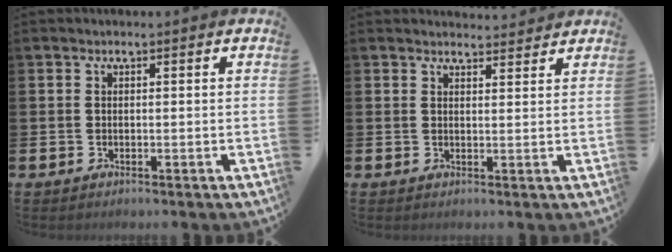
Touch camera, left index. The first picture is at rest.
{"total": 2.6, "force": [2.5, 0.3, -0.1], "torque": [0.007, -0.018, 0.044]}